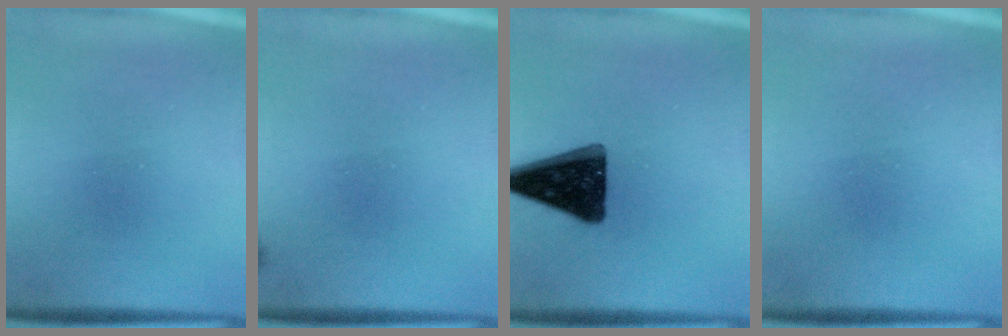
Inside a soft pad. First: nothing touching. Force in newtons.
{"total": 1.0}
{"total": 15.3}
{"total": 1.6}